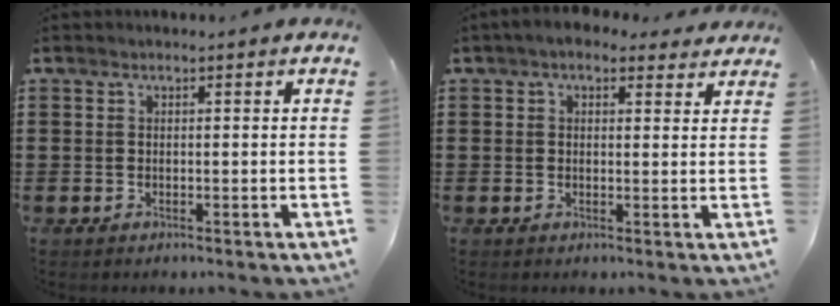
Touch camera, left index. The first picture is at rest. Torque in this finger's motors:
{"motor_torque": [2.14, 0.00, 0.02, -0.11]}